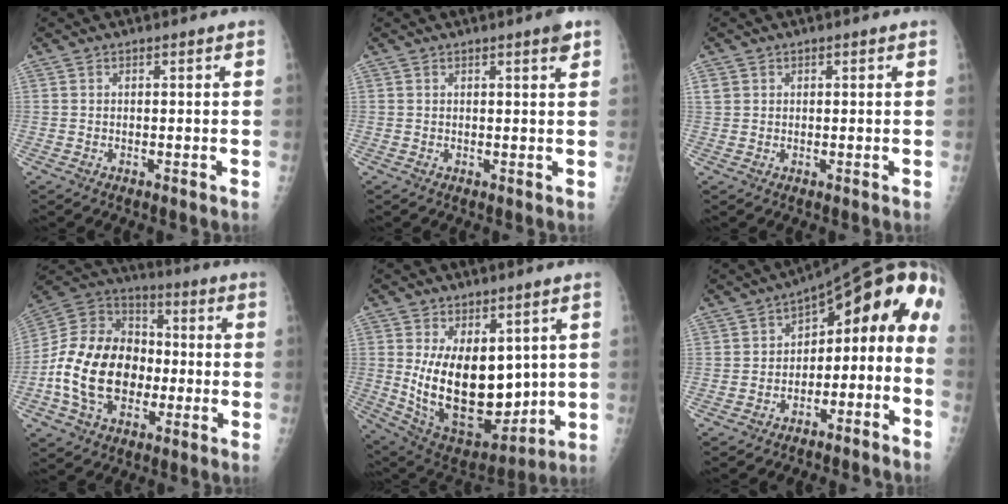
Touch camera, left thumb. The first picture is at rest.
{"total": 2.2, "force": [1.3, 0.2, 1.7], "torque": [-0.024, -0.006, 0.016]}
{"total": 1.9, "force": [0.7, 1.7, 0.3], "torque": [0.001, 0.001, 0.016]}
{"total": 19.4, "force": [-3.9, 13.9, 13.0], "torque": [-0.219, 0.032, -0.069]}
{"total": 19.1, "force": [1.9, 11.1, 15.4], "torque": [-0.219, -0.041, 0.066]}
{"total": 17.1, "force": [-6.2, 10.3, 12.2], "torque": [-0.140, 0.110, -0.093]}